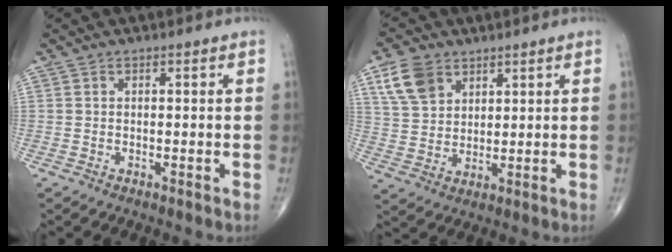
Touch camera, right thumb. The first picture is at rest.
{"total": 8.5, "force": [4.6, 5.8, 4.2], "torque": [-0.066, -0.013, 0.093]}